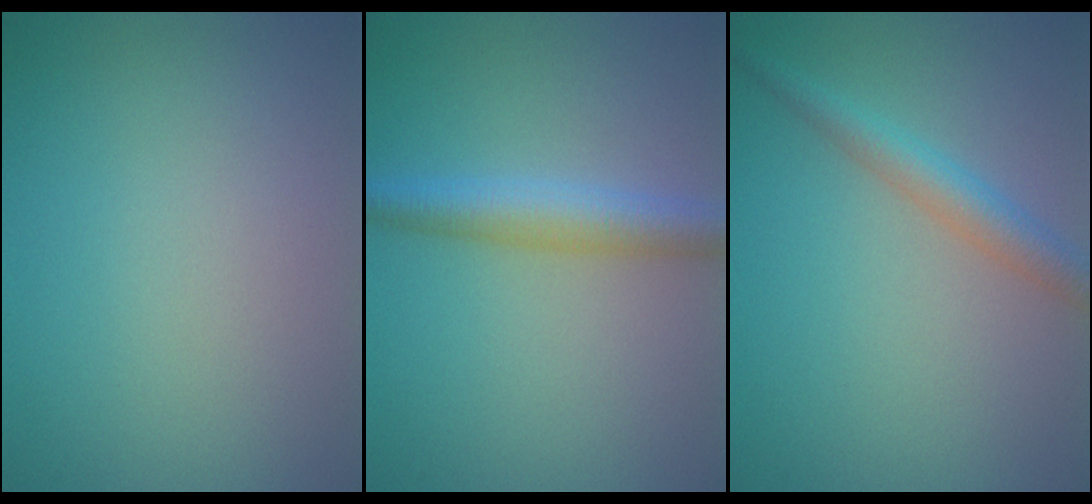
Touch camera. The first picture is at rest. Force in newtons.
{"total": 3.6, "press": 3.6, "slide": 0.2}
{"total": 2.9, "press": 2.9, "slide": 0.1}